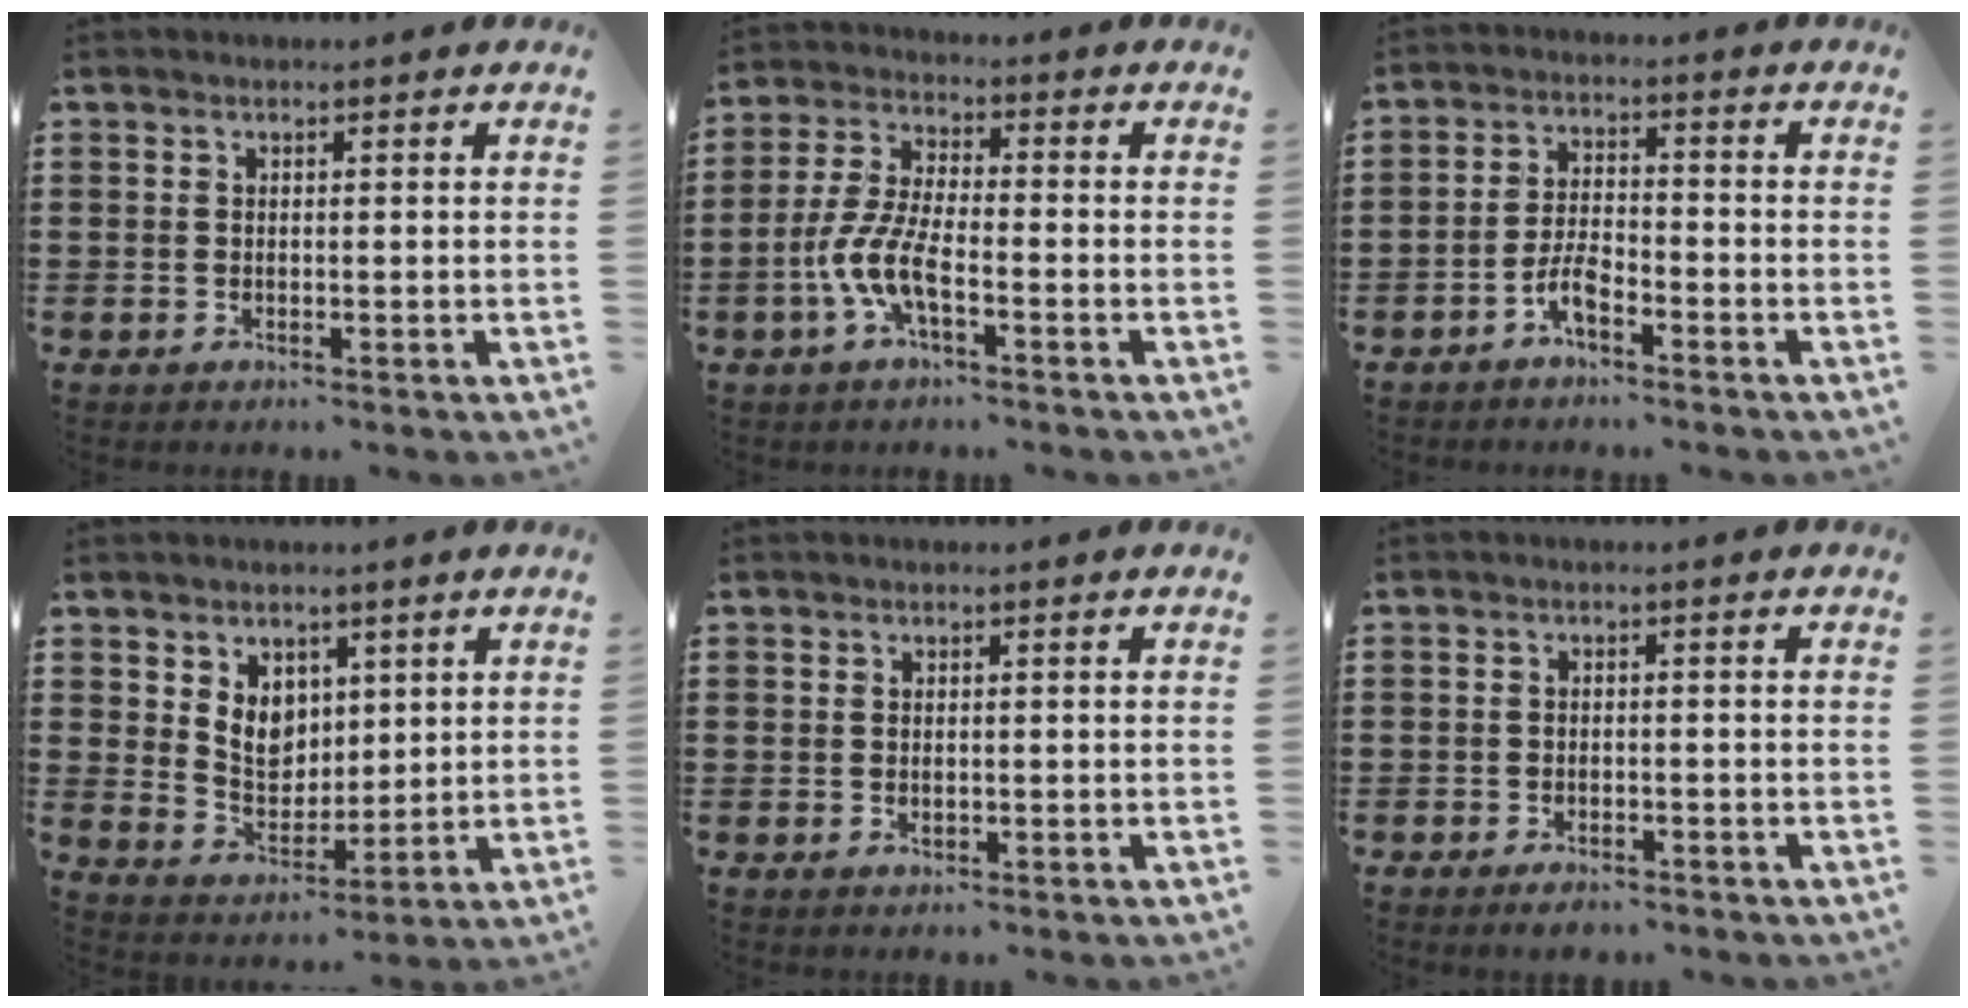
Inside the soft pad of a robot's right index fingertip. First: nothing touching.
{"total": 7.3, "force": [-3.3, 2.0, 6.2], "torque": [-0.151, -0.015, -0.067]}
{"total": 4.2, "force": [-2.8, 1.4, 2.8], "torque": [-0.072, 0.003, -0.059]}
{"total": 6.0, "force": [2.6, 4.8, 2.4], "torque": [-0.052, 0.003, 0.047]}
{"total": 0.7, "force": [-0.1, 0.4, 0.5], "torque": [-0.011, 0.001, -0.002]}
{"total": 1.7, "force": [-1.6, 0.4, 0.3], "torque": [-0.010, 0.001, -0.032]}